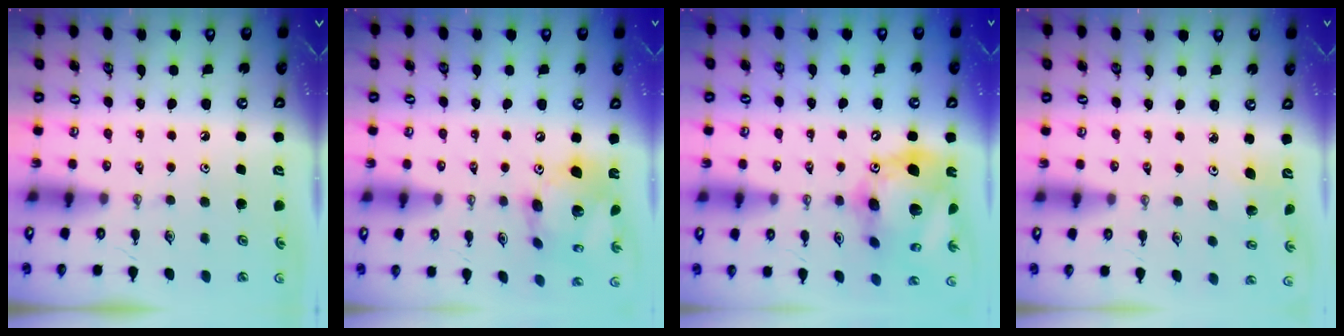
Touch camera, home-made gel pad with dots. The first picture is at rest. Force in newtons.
{"total": 16.0, "press": 15.9, "slide": 1.8}
{"total": 22.1, "press": 21.9, "slide": 3.3}
{"total": 2.8, "press": 2.4, "slide": 1.5}